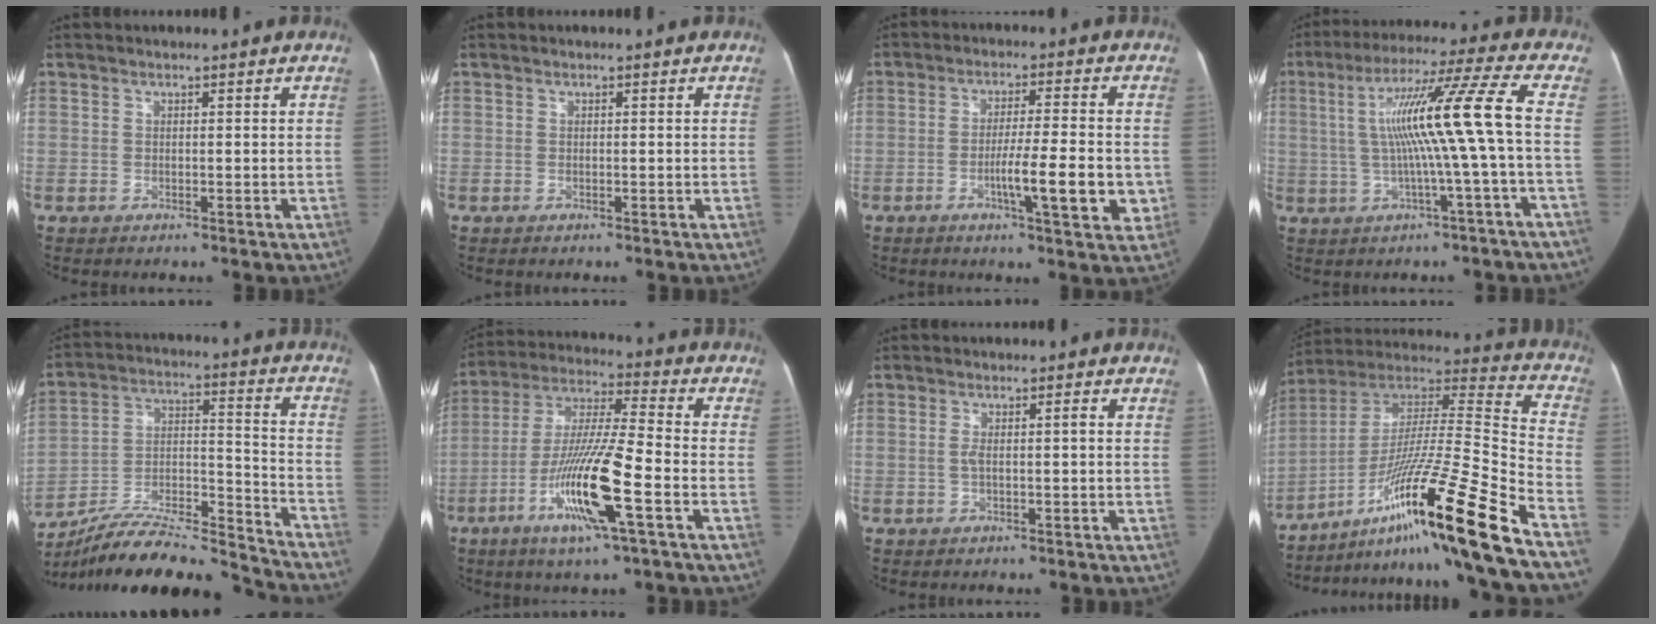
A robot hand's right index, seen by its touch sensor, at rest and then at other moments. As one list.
[{"total": 0.0}, {"total": 9.9, "force": [-2.6, 1.4, 9.4], "torque": [-0.142, -0.001, -0.039]}, {"total": 13.3, "force": [-0.3, -1.9, 13.2], "torque": [-0.224, 0.023, -0.004]}, {"total": 23.2, "force": [-21.8, 1.9, 7.7], "torque": [-0.134, 0.019, -0.352]}, {"total": 15.6, "force": [-5.9, 0.7, 14.5], "torque": [-0.289, -0.011, -0.109]}, {"total": 2.2, "force": [-0.2, 0.5, 2.1], "torque": [-0.044, 0.007, -0.002]}, {"total": 27.3, "force": [-15.9, -0.6, 22.1], "torque": [-0.337, -0.004, -0.275]}]